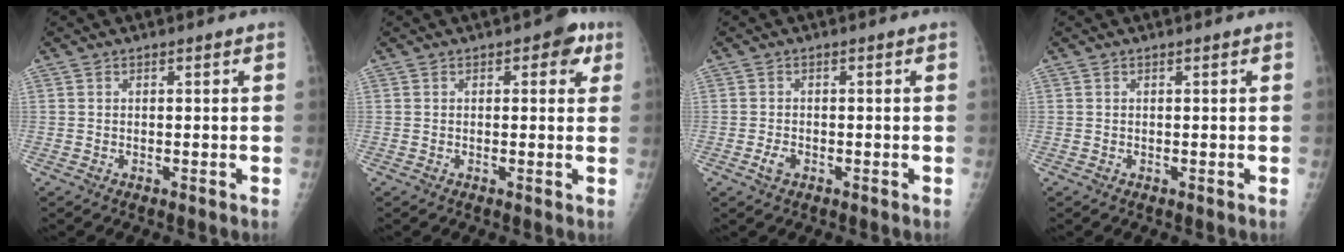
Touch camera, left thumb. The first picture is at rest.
{"total": 4.0, "force": [1.5, 2.3, 2.9], "torque": [-0.007, 0.001, 0.009]}
{"total": 1.8, "force": [-0.9, 1.1, 1.2], "torque": [-0.027, 0.005, -0.016]}
{"total": 0.0}